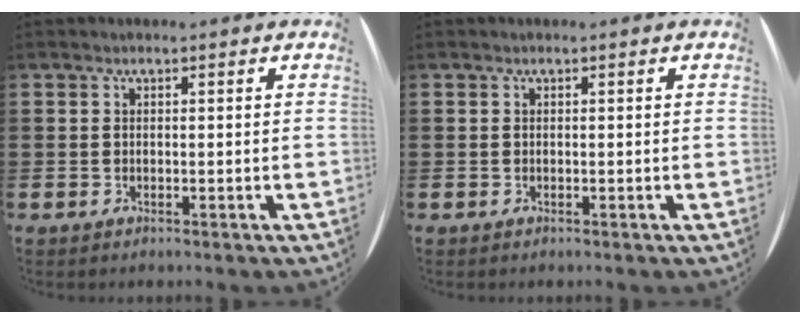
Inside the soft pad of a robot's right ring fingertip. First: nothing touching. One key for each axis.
{"total": 0.0}